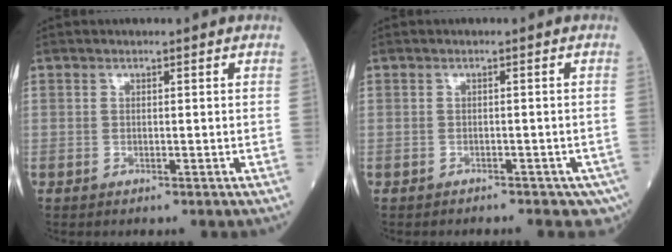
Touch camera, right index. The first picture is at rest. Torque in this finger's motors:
{"motor_torque": [0.30, -0.60, 0.19, 0.01]}